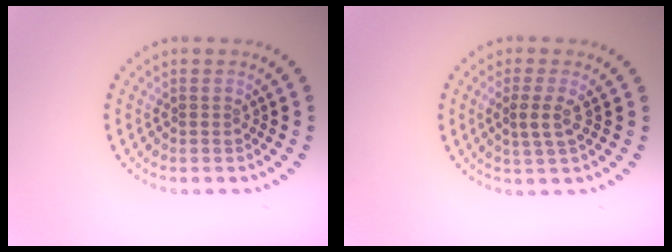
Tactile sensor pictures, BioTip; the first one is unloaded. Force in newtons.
{"total": 1.8, "press": 1.5, "slide": 1.0}